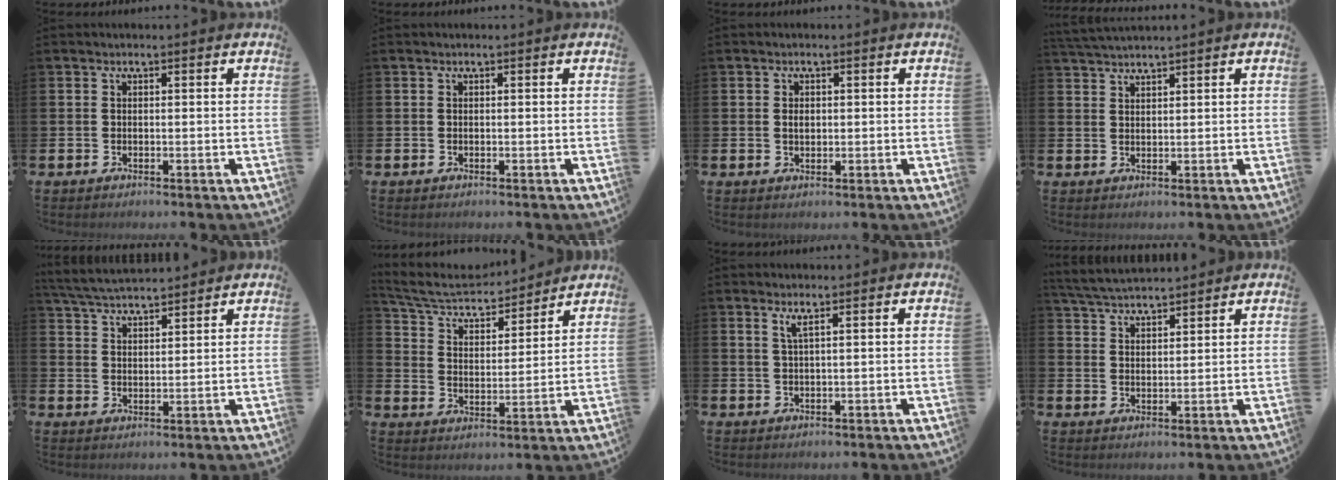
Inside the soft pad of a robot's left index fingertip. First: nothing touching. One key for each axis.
{"total": 0.0}
{"total": 1.8, "fx": 0.2, "fy": 1.0, "fz": 1.4, "tx": -0.021, "ty": 0.003, "tz": 0.000}
{"total": 2.2, "fx": 2.2, "fy": -0.3, "fz": 0.2, "tx": -0.014, "ty": -0.004, "tz": 0.042}
{"total": 4.7, "fx": 4.6, "fy": 0.6, "fz": 0.7, "tx": -0.035, "ty": -0.021, "tz": 0.085}
{"total": 6.8, "fx": 6.3, "fy": 1.8, "fz": 1.7, "tx": -0.072, "ty": -0.047, "tz": 0.108}
{"total": 1.6, "fx": 1.0, "fy": -0.1, "fz": 1.2, "tx": -0.032, "ty": 0.002, "tz": 0.017}
{"total": 4.3, "fx": 4.3, "fy": 0.5, "fz": 0.6, "tx": -0.032, "ty": -0.020, "tz": 0.077}